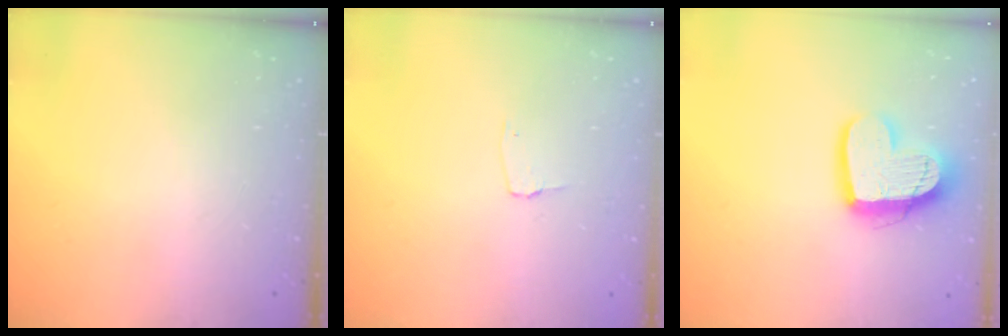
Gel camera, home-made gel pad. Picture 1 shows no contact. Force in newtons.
{"total": 2.7, "press": 2.7, "slide": 0.3}
{"total": 15.3, "press": 15.2, "slide": 1.3}